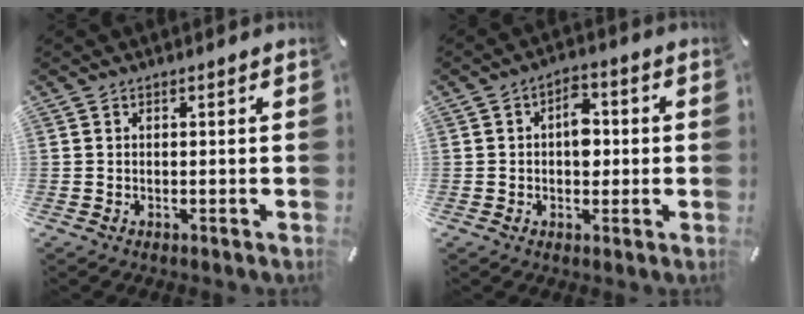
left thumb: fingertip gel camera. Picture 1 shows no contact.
{"total": 6.0, "force": [0.1, 4.0, 4.5], "torque": [-0.045, -0.001, -0.008]}